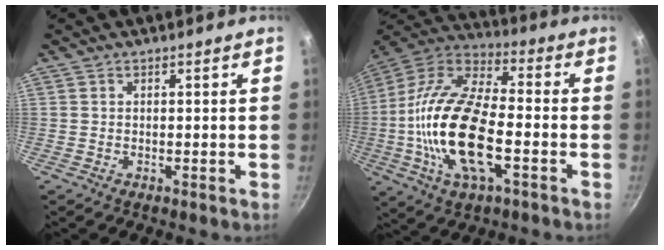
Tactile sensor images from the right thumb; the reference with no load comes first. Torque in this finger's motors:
{"motor_torque": [1.05, 2.68, 2.24, -0.53, 0.26]}